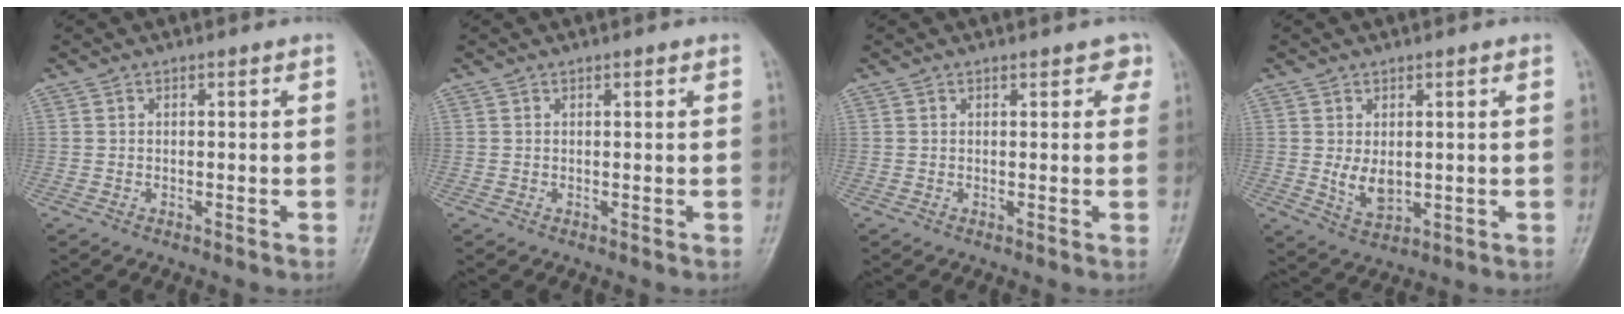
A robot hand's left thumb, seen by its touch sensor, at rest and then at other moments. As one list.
[{"total": 0.5, "force": [0.3, 0.2, 0.4], "torque": [-0.006, -0.001, 0.003]}, {"total": 2.2, "force": [1.3, 1.3, 1.2], "torque": [0.008, -0.002, 0.010]}, {"total": 4.8, "force": [0.5, 3.0, 3.7], "torque": [-0.055, -0.015, 0.018]}]